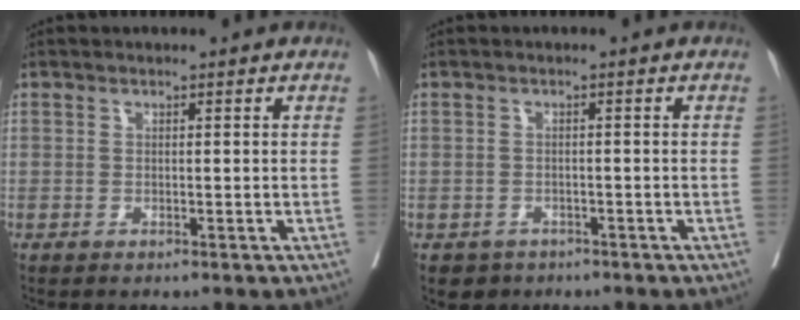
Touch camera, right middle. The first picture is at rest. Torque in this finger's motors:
{"motor_torque": [0.16, -0.17, 0.04, 0.00]}